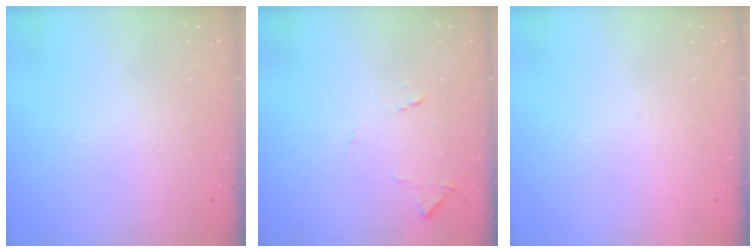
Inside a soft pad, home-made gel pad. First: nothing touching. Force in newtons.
{"total": 8.2, "press": 8.2, "slide": 0.6}
{"total": 1.6, "press": 1.6, "slide": 0.1}